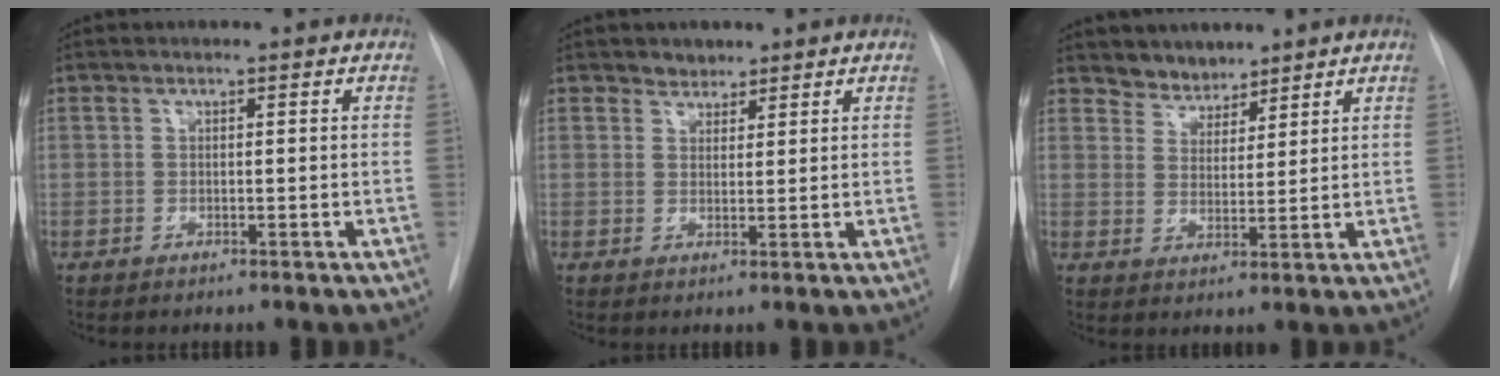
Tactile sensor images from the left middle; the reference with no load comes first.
{"total": 2.0, "force": [1.7, 1.2, 0.1], "torque": [0.006, 0.000, 0.023]}
{"total": 3.8, "force": [3.4, 1.7, 0.0], "torque": [0.008, 0.006, 0.060]}